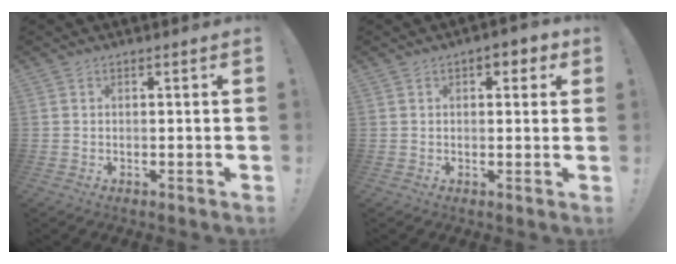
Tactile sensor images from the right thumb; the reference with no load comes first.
{"total": 3.6, "force": [1.4, 2.1, 2.6], "torque": [-0.028, 0.000, 0.019]}